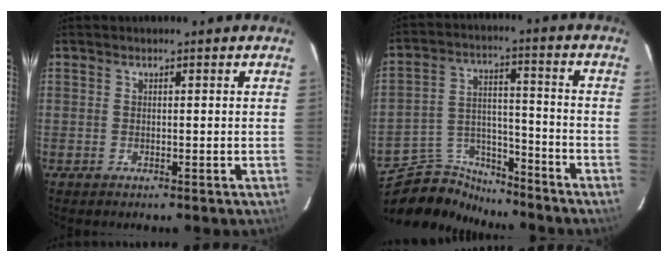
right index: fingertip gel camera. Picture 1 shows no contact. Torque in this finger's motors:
{"motor_torque": [-0.36, -0.26, -0.38, -0.16]}